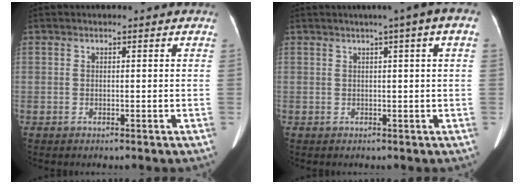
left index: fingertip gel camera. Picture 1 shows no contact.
{"total": 4.3, "force": [1.9, 0.4, 3.9], "torque": [-0.047, 0.029, 0.022]}